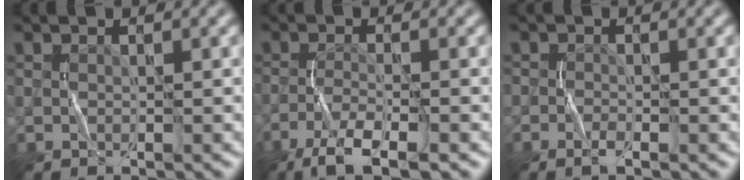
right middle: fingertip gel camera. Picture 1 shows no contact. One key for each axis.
{"total": 4.6, "fx": -3.1, "fy": 0.8, "fz": 3.2, "tx": -0.062, "ty": -0.005, "tz": -0.064}
{"total": 1.1, "fx": -0.6, "fy": 0.5, "fz": 0.7, "tx": -0.014, "ty": 0.000, "tz": -0.015}